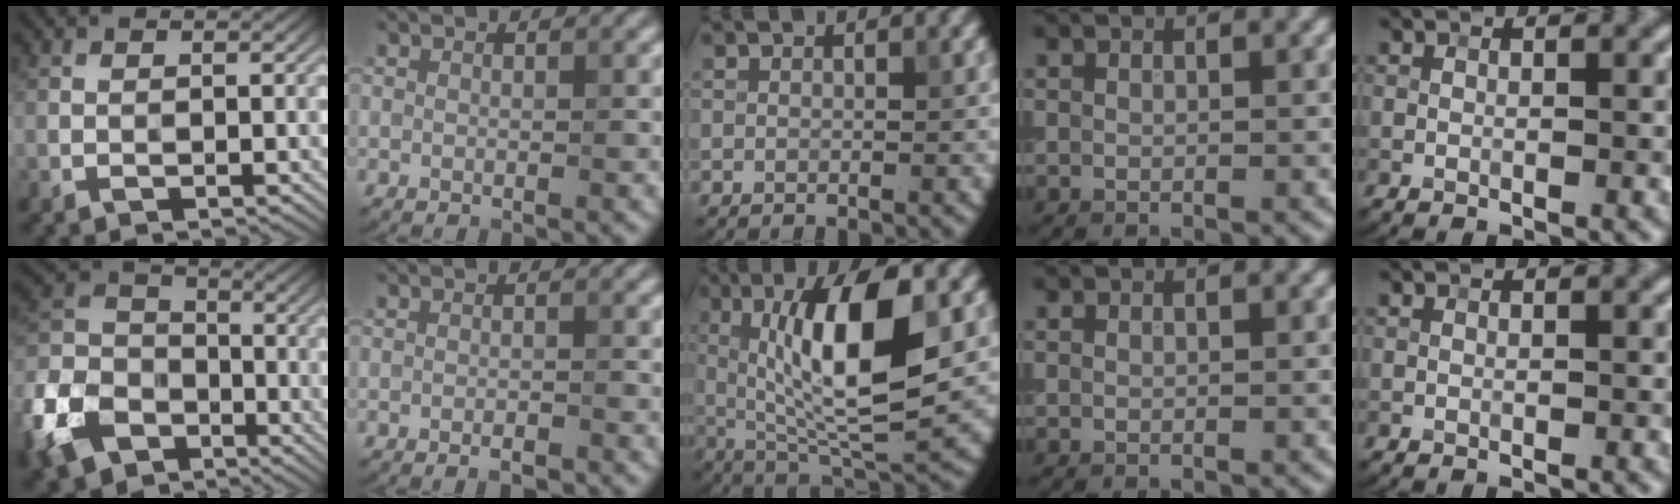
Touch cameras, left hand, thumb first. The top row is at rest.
{"thumb": {"total": 13.6, "force": [-7.0, 9.3, 7.1], "torque": [-0.208, -0.036, -0.147]}, "index": {"total": 1.2, "force": [-0.7, 0.3, 0.9], "torque": [-0.013, -0.004, -0.012]}, "middle": {"total": 10.9, "force": [1.9, 3.2, 10.3], "torque": [-0.155, -0.001, 0.035]}}